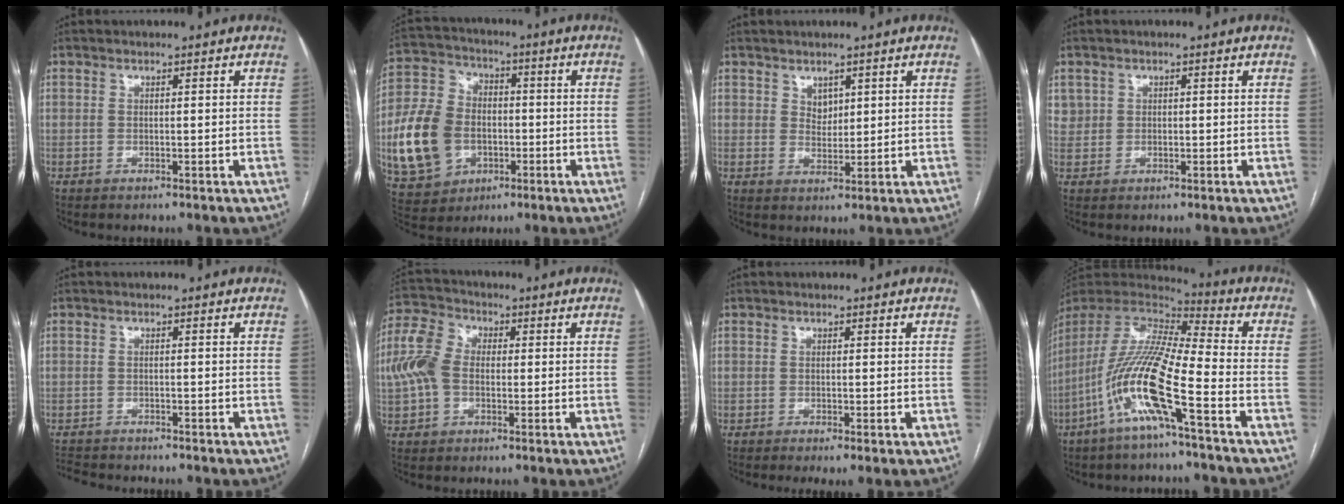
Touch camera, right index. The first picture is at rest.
{"total": 13.9, "force": [-2.9, 10.8, 8.2], "torque": [-0.210, 0.021, -0.044]}
{"total": 2.5, "force": [1.4, 1.7, 1.1], "torque": [-0.019, 0.000, 0.030]}
{"total": 2.5, "force": [0.8, 2.4, 0.3], "torque": [0.003, 0.009, 0.016]}
{"total": 3.7, "force": [-3.7, 0.3, 0.5], "torque": [-0.007, -0.013, -0.062]}
{"total": 8.4, "force": [-0.2, 6.0, 5.9], "torque": [-0.153, 0.031, -0.010]}
{"total": 2.1, "force": [-1.0, 0.1, 1.8], "torque": [-0.024, -0.009, -0.015]}
{"total": 16.2, "force": [-7.1, 0.9, 14.6], "torque": [-0.305, -0.014, -0.143]}